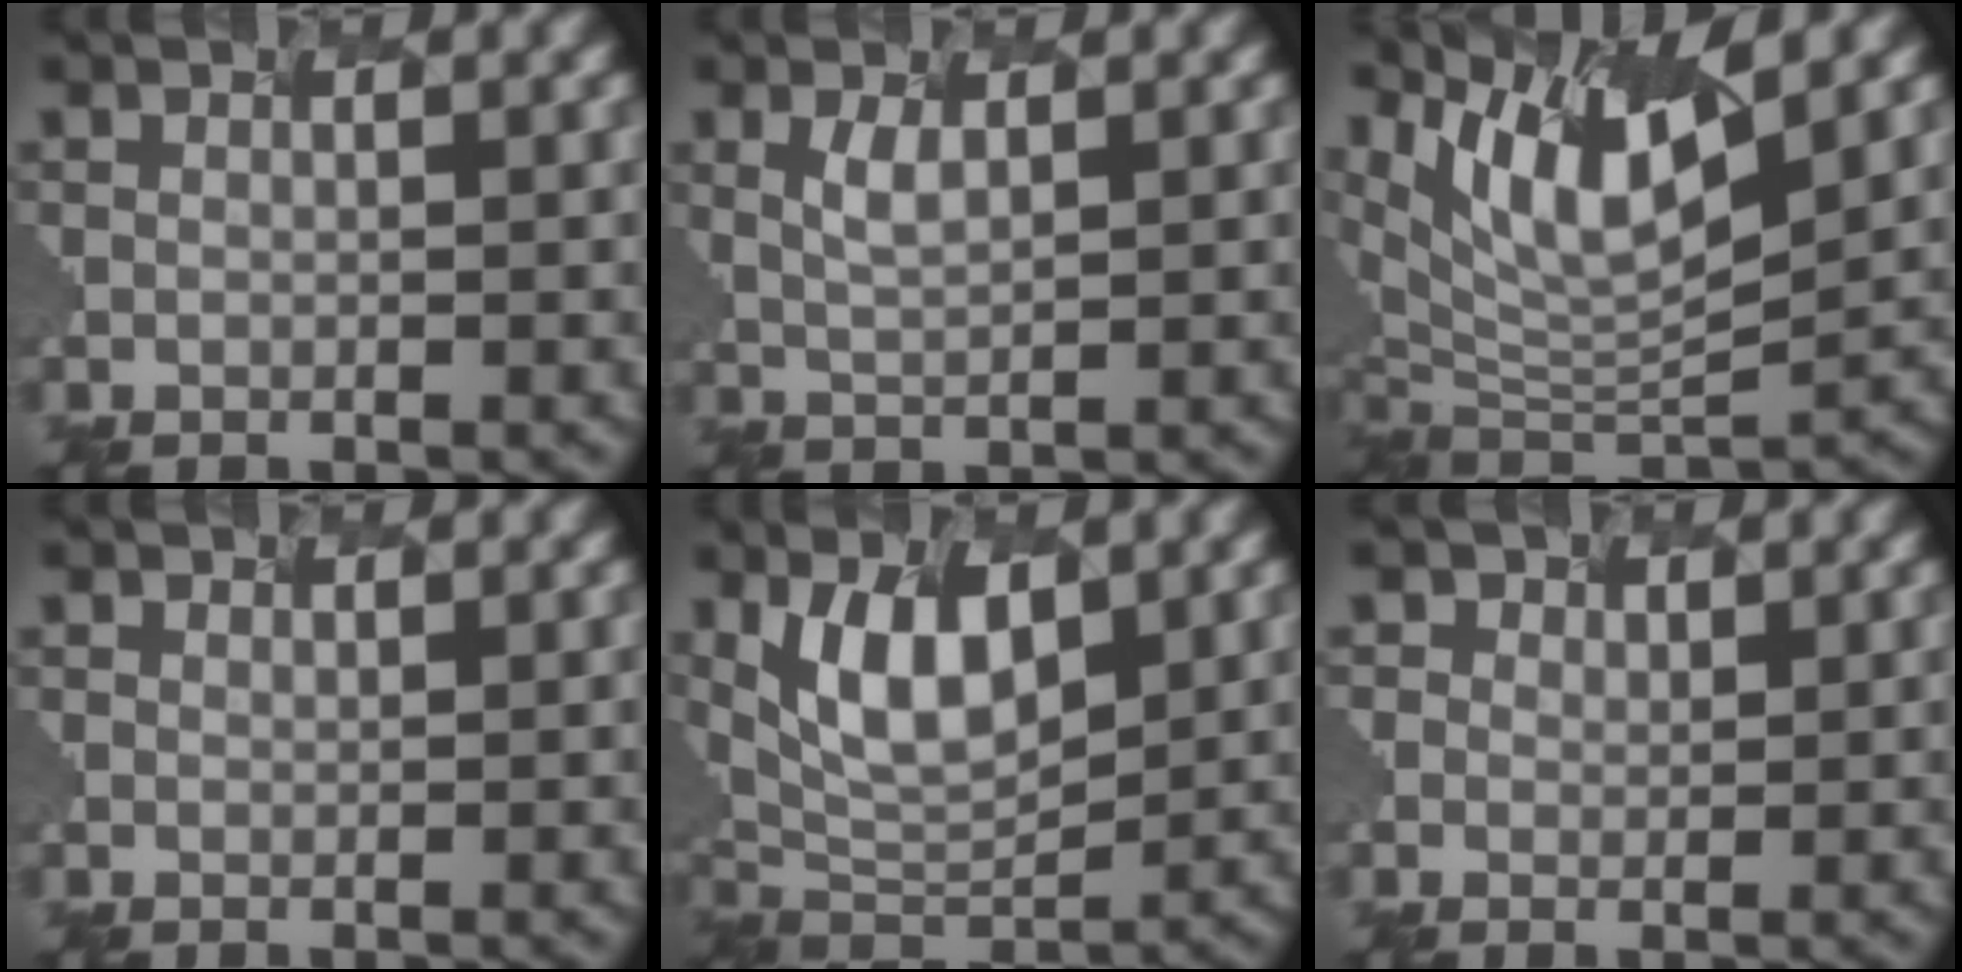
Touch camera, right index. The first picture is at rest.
{"total": 1.2, "force": [0.2, 0.2, 1.1], "torque": [-0.039, -0.003, 0.020]}
{"total": 7.9, "force": [4.1, 2.3, 6.3], "torque": [-0.137, -0.006, 0.094]}
{"total": 0.9, "force": [0.3, -0.3, -0.8], "torque": [0.005, -0.005, 0.014]}
{"total": 5.8, "force": [1.7, 2.9, 4.8], "torque": [-0.104, -0.008, 0.044]}
{"total": 1.1, "force": [0.6, 0.3, -0.9], "torque": [0.008, -0.005, 0.019]}